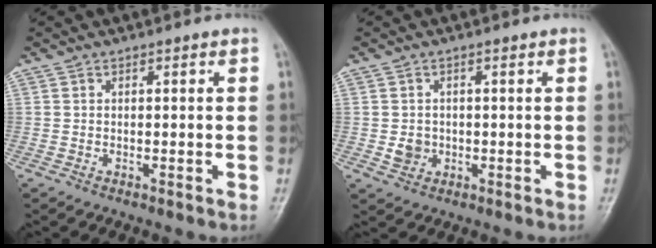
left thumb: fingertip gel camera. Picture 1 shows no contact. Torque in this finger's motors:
{"motor_torque": [-0.02, 0.01, 0.02, -0.05, 0.00]}